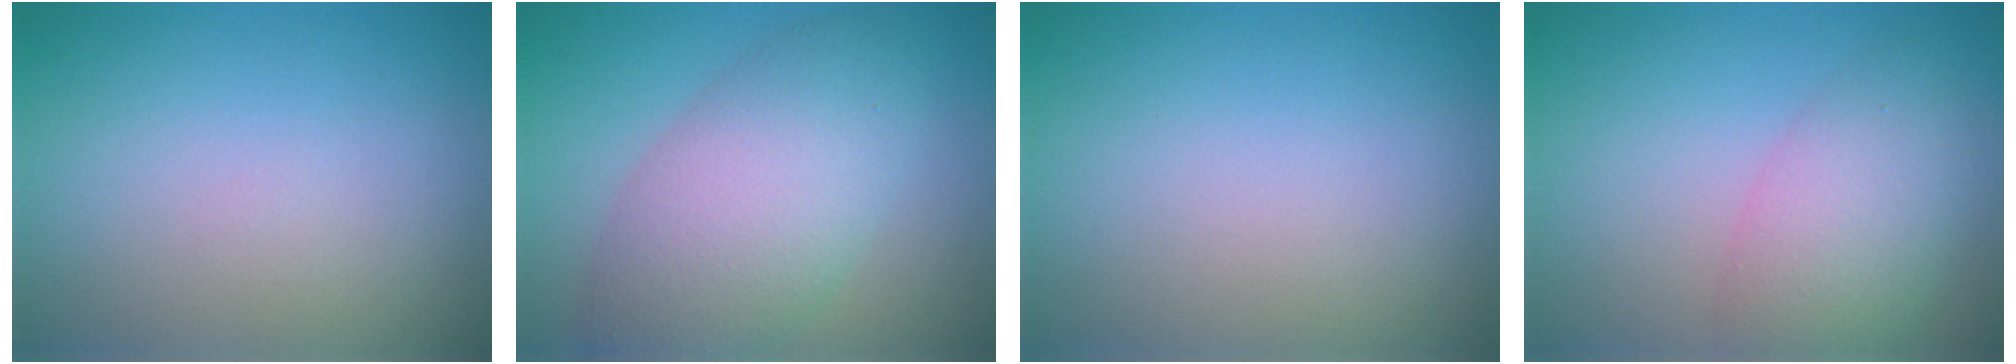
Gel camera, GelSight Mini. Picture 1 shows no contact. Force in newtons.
{"total": 7.6, "press": 7.6, "slide": 0.1}
{"total": 0.0}
{"total": 3.3, "press": 3.3, "slide": 0.4}